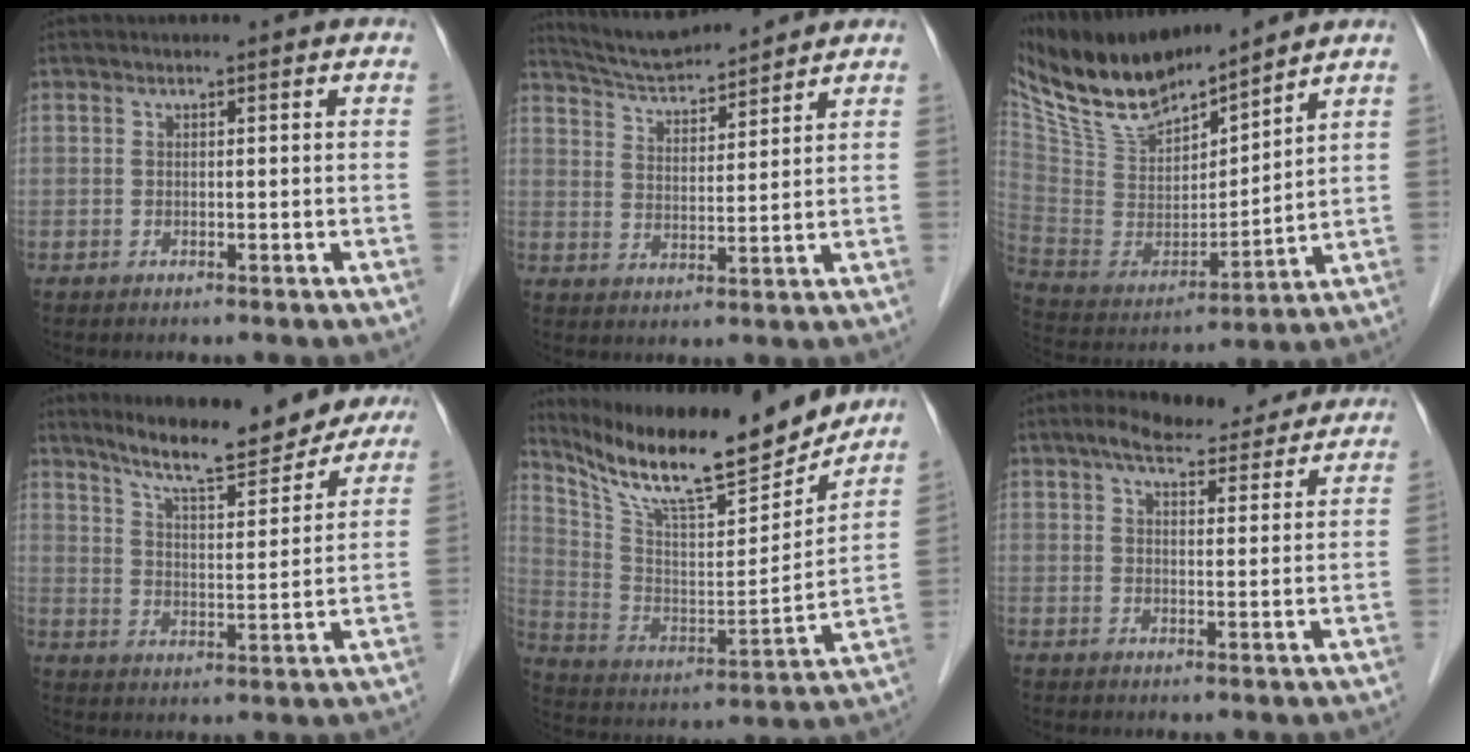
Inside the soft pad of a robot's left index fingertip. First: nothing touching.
{"total": 9.5, "force": [9.1, 0.7, 2.5], "torque": [-0.054, 0.021, 0.165]}
{"total": 16.6, "force": [14.9, 3.1, 6.8], "torque": [-0.142, 0.001, 0.291]}
{"total": 14.0, "force": [12.4, 3.0, 5.8], "torque": [-0.080, -0.003, 0.177]}
{"total": 21.7, "force": [18.5, 3.4, 10.7], "torque": [-0.196, -0.014, 0.303]}
{"total": 12.4, "force": [10.8, 3.1, 5.1], "torque": [-0.064, 0.025, 0.137]}